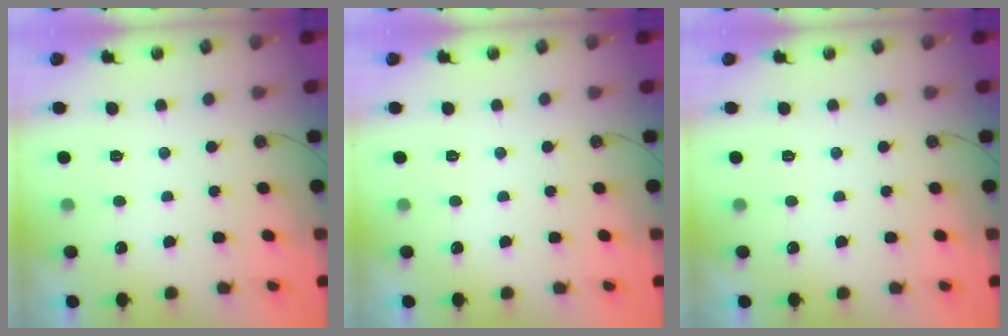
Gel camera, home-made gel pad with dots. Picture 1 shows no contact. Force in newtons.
{"total": 0.0}
{"total": 0.0}